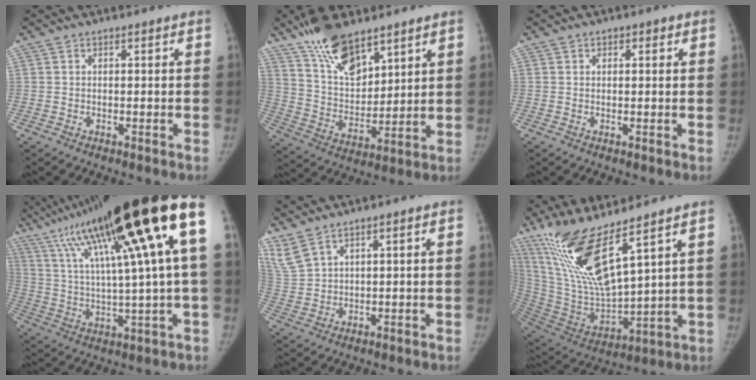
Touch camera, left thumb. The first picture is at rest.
{"total": 14.2, "force": [10.4, 6.2, 7.4], "torque": [-0.098, -0.062, 0.201]}
{"total": 1.3, "force": [0.6, 1.1, 0.3], "torque": [0.015, -0.001, 0.002]}
{"total": 29.8, "force": [13.0, 3.1, 26.6], "torque": [-0.419, 0.006, 0.220]}
{"total": 5.0, "force": [3.7, 1.7, 2.8], "torque": [-0.066, -0.009, 0.090]}
{"total": 18.2, "force": [11.8, 3.3, 13.5], "torque": [-0.262, -0.067, 0.242]}